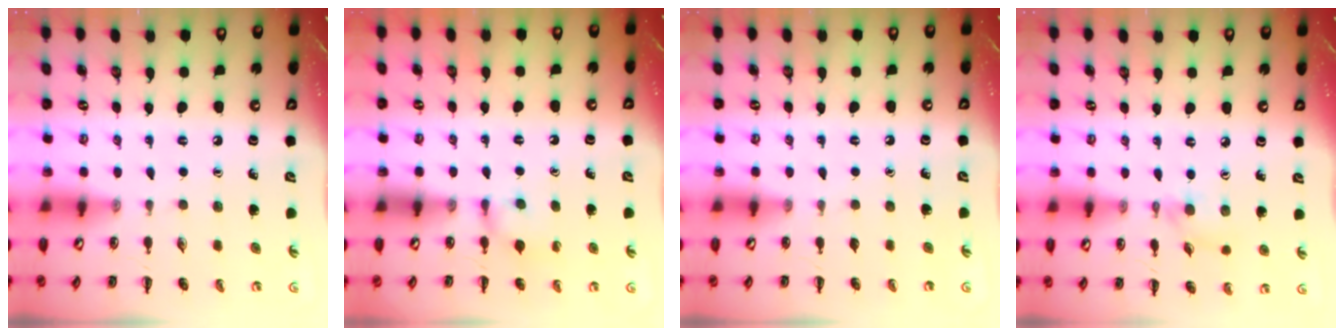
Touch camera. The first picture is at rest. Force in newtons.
{"total": 5.7, "press": 5.6, "slide": 1.3}
{"total": 0.6, "press": 0.6, "slide": 0.0}
{"total": 3.1, "press": 2.9, "slide": 1.1}